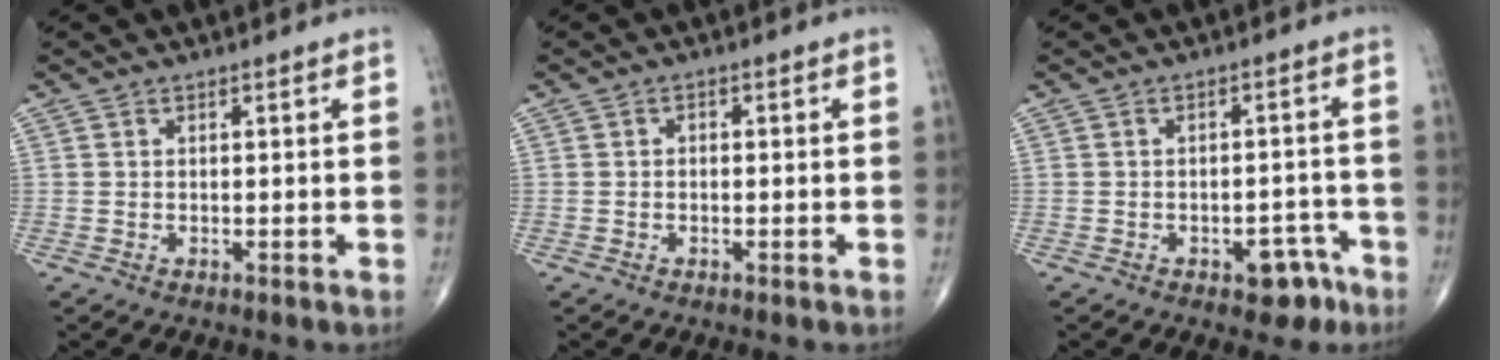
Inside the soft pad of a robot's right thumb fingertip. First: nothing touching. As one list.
[{"total": 0.9, "force": [-0.1, 0.7, 0.6], "torque": [-0.007, 0.005, -0.004]}, {"total": 5.6, "force": [-3.3, 3.2, 3.3], "torque": [-0.018, 0.032, -0.037]}]